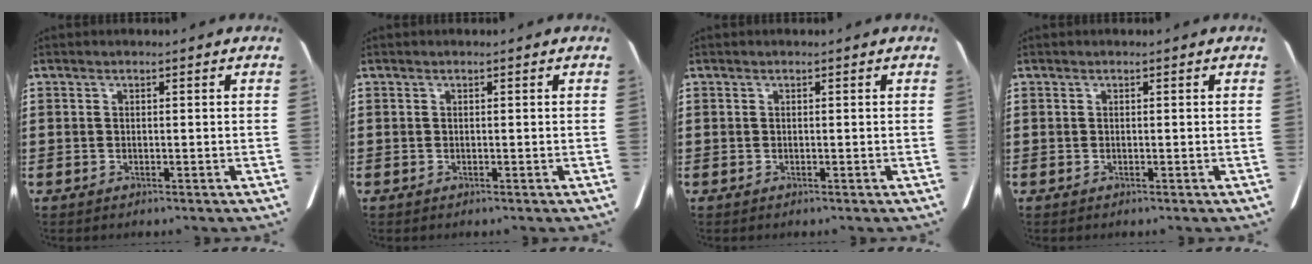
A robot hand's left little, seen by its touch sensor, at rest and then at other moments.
{"total": 0.0}
{"total": 0.0}
{"total": 0.0}